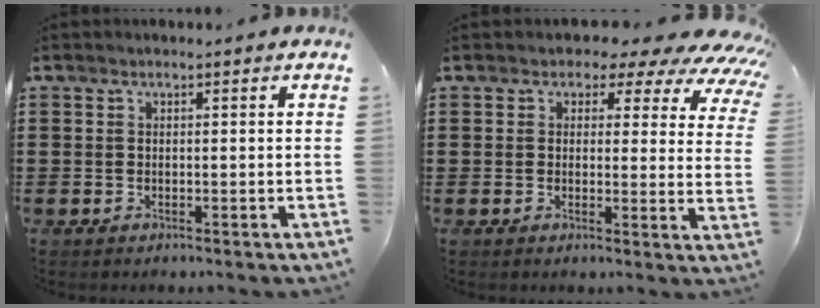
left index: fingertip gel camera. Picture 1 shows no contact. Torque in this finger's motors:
{"motor_torque": [2.14, 0.00, 1.05, 0.11]}